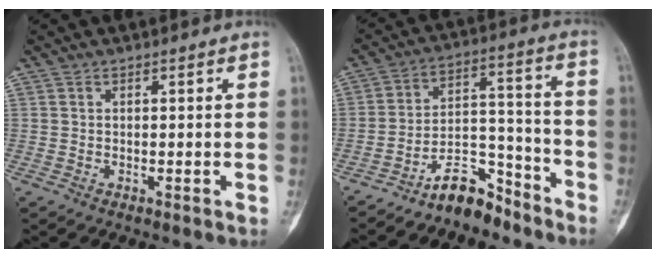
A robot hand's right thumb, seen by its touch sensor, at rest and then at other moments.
{"total": 10.0, "force": [-8.3, 4.2, 3.9], "torque": [-0.044, 0.099, -0.150]}